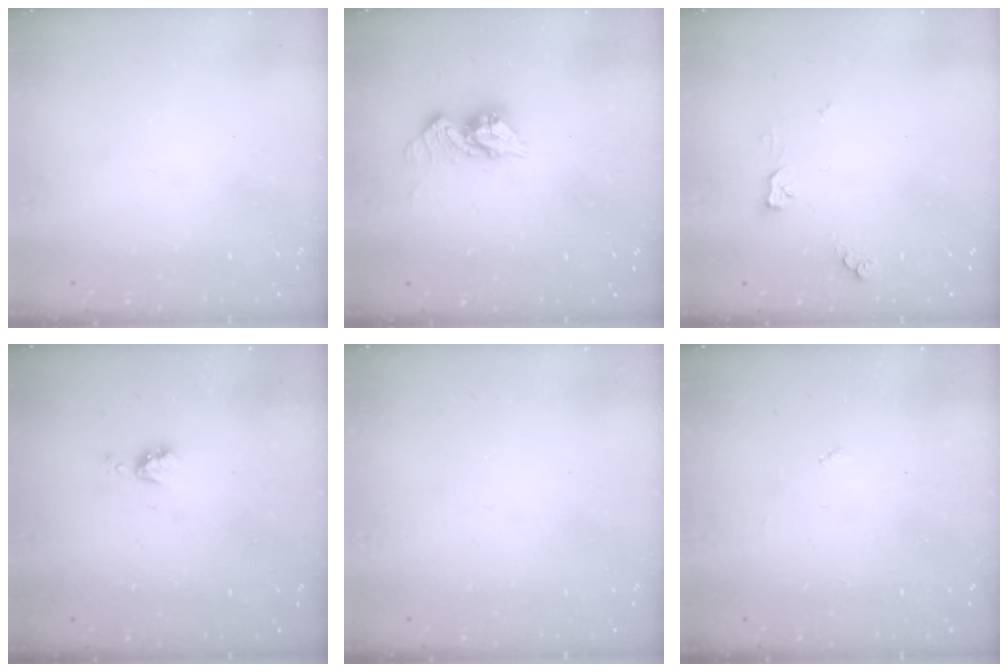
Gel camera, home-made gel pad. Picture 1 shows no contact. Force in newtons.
{"total": 10.1, "press": 10.1, "slide": 0.7}
{"total": 5.7, "press": 5.6, "slide": 0.9}
{"total": 4.0, "press": 4.0, "slide": 0.5}
{"total": 0.0}
{"total": 3.0, "press": 3.0, "slide": 0.2}